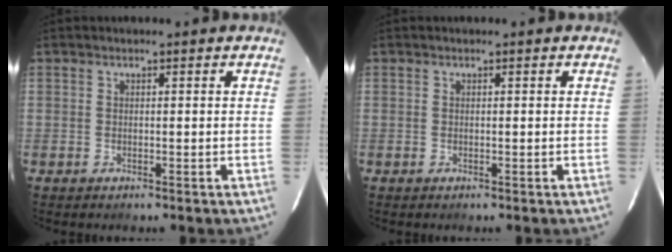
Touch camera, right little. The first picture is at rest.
{"total": 0.0}